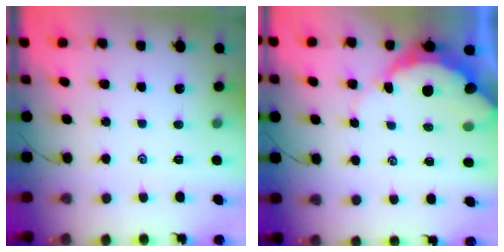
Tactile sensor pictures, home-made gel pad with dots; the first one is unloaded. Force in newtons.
{"total": 7.7, "press": 7.7, "slide": 0.8}